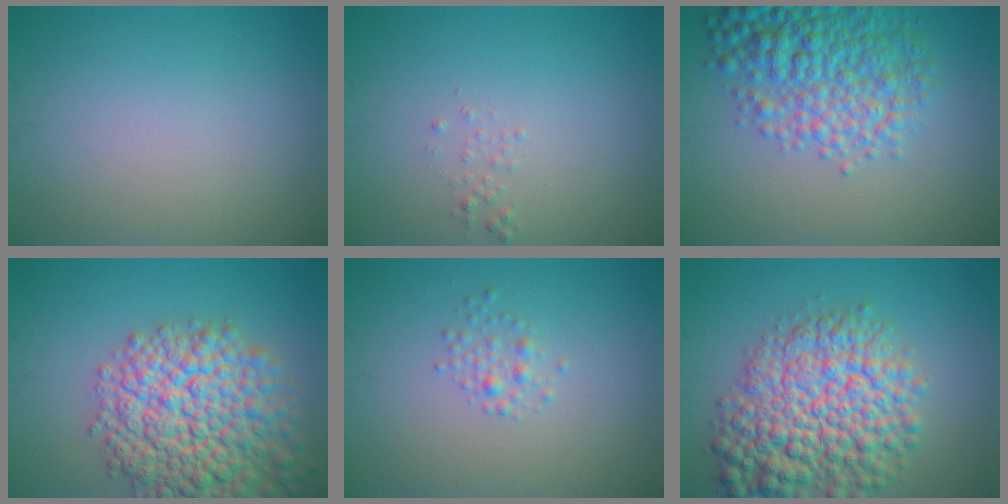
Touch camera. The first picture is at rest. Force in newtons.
{"total": 0.7, "press": 0.6, "slide": 0.1}
{"total": 7.0, "press": 7.0, "slide": 0.2}
{"total": 11.0, "press": 11.0, "slide": 0.5}
{"total": 1.3, "press": 1.3, "slide": 0.0}
{"total": 10.0, "press": 10.0, "slide": 0.3}